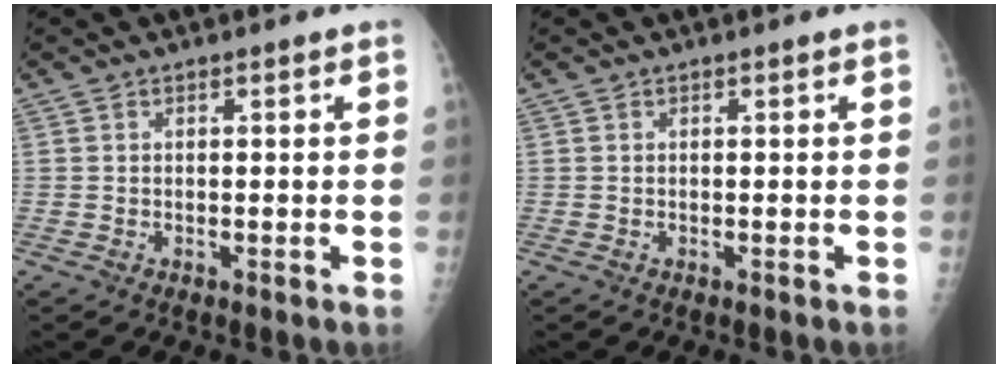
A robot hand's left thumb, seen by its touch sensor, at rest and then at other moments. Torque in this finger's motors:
{"motor_torque": [-0.12, 0.00, 0.01, 0.10, -0.03]}